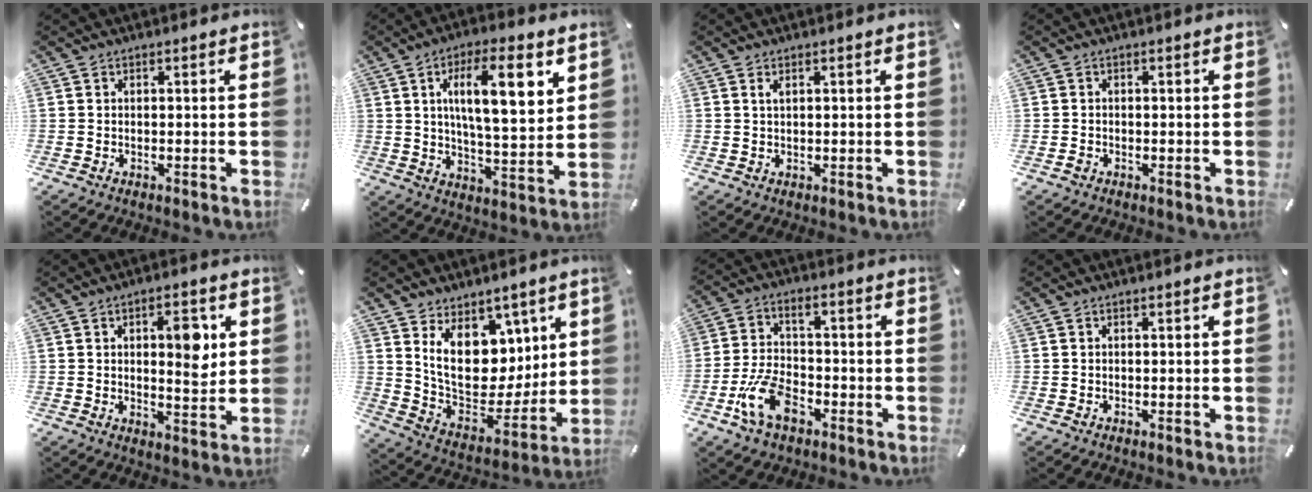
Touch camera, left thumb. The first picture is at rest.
{"total": 15.0, "force": [5.7, 5.4, 12.8], "torque": [-0.195, -0.008, 0.088]}
{"total": 1.3, "force": [0.6, 0.4, 1.1], "torque": [-0.022, -0.001, 0.011]}
{"total": 0.7, "force": [-0.4, 0.6, 0.1], "torque": [0.000, 0.005, -0.010]}
{"total": 8.8, "force": [2.6, 3.8, 7.5], "torque": [-0.092, -0.014, 0.033]}
{"total": 15.1, "force": [6.3, 11.1, 8.1], "torque": [-0.142, -0.061, 0.125]}
{"total": 11.4, "force": [-5.0, 6.8, 7.7], "torque": [-0.176, 0.012, -0.095]}
{"total": 0.0}